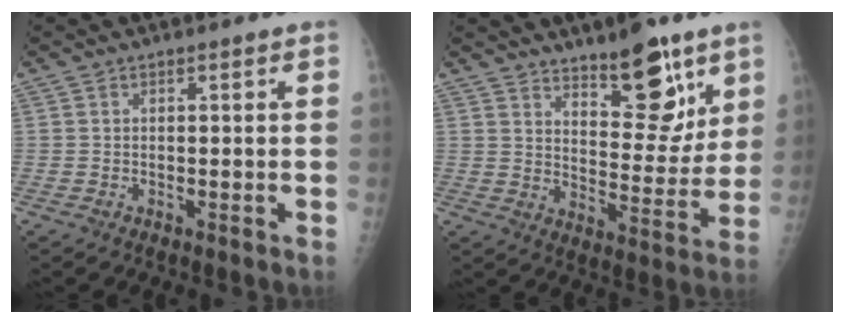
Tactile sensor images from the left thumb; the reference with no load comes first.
{"total": 14.4, "force": [9.5, 5.6, 9.3], "torque": [-0.086, -0.067, 0.149]}